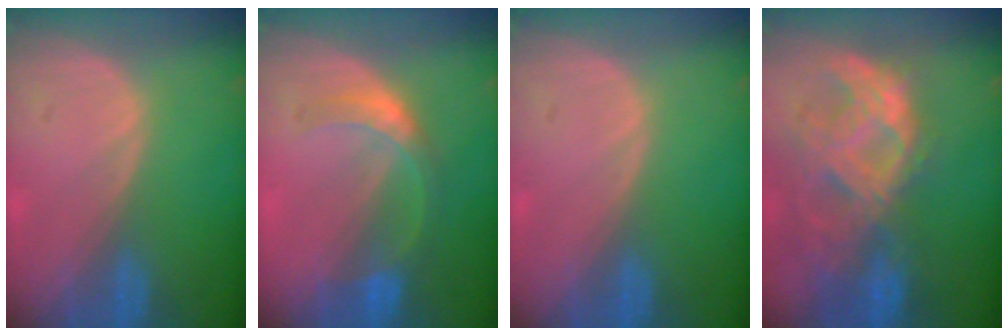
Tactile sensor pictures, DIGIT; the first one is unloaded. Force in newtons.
{"total": 5.5, "press": 5.2, "slide": 2.0}
{"total": 0.0}
{"total": 10.9, "press": 9.3, "slide": 5.7}